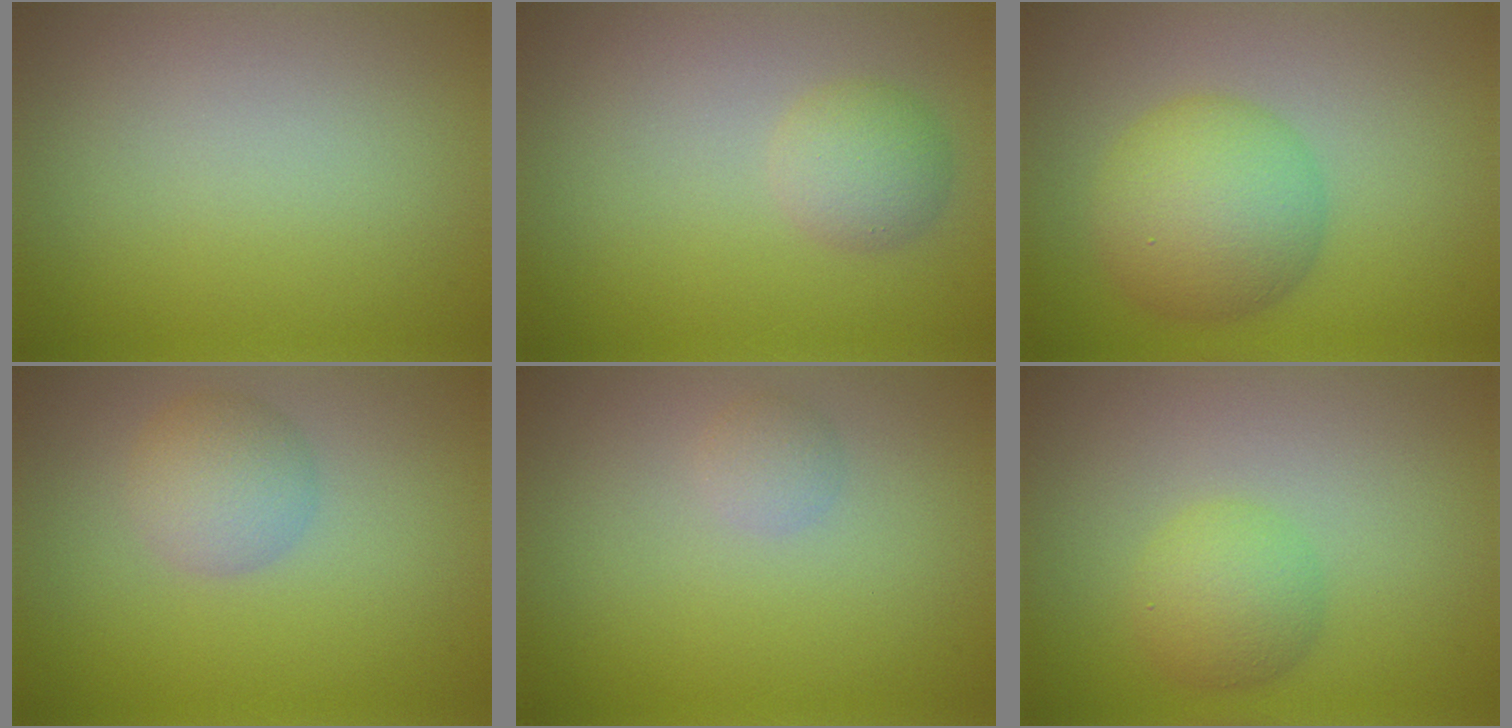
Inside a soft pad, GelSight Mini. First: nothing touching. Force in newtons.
{"total": 2.2, "press": 2.2, "slide": 0.2}
{"total": 6.0, "press": 6.0, "slide": 0.2}
{"total": 2.9, "press": 2.9, "slide": 0.1}
{"total": 1.1, "press": 1.1, "slide": 0.0}
{"total": 3.0, "press": 2.9, "slide": 0.2}